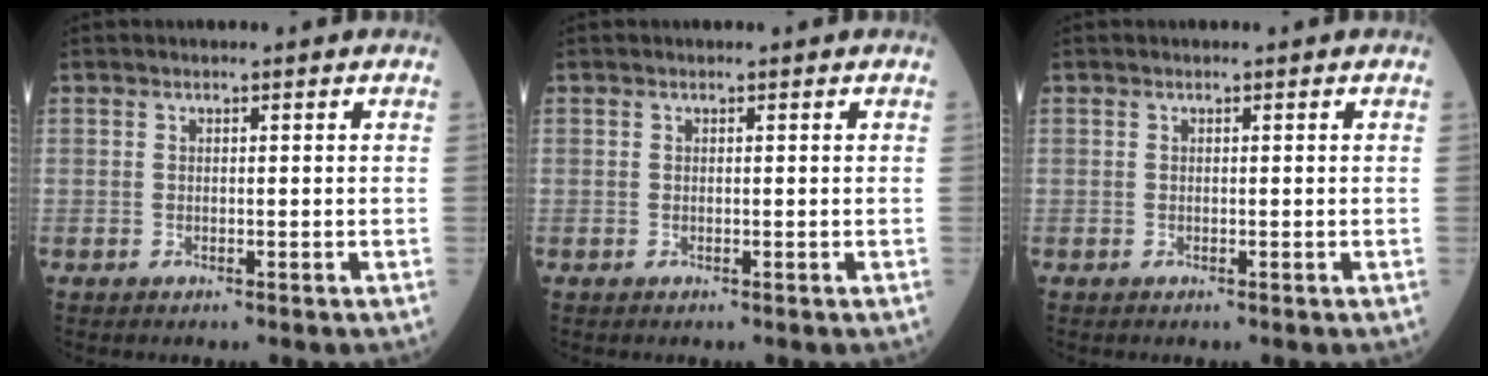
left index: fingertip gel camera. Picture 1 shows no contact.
{"total": 0.0}
{"total": 0.0}